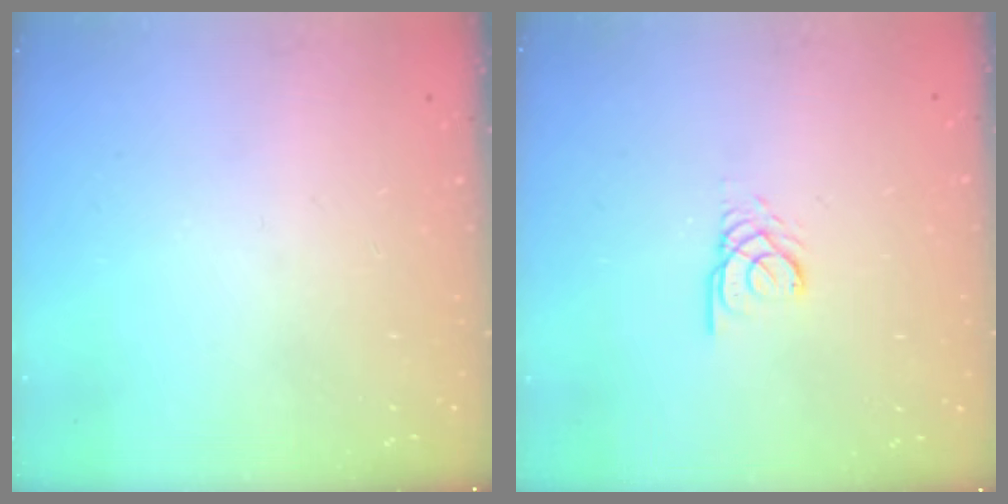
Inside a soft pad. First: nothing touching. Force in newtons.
{"total": 2.4, "press": 2.4, "slide": 0.1}